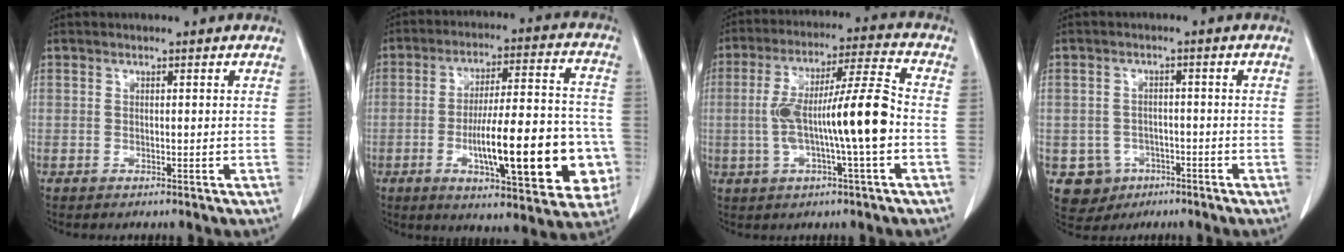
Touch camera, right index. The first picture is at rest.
{"total": 20.4, "force": [-5.3, 4.6, 19.2], "torque": [-0.244, 0.021, -0.066]}
{"total": 13.2, "force": [-1.8, 0.5, 13.1], "torque": [-0.239, 0.017, -0.034]}
{"total": 5.1, "force": [-2.3, 4.5, 0.7], "torque": [-0.010, 0.009, -0.028]}